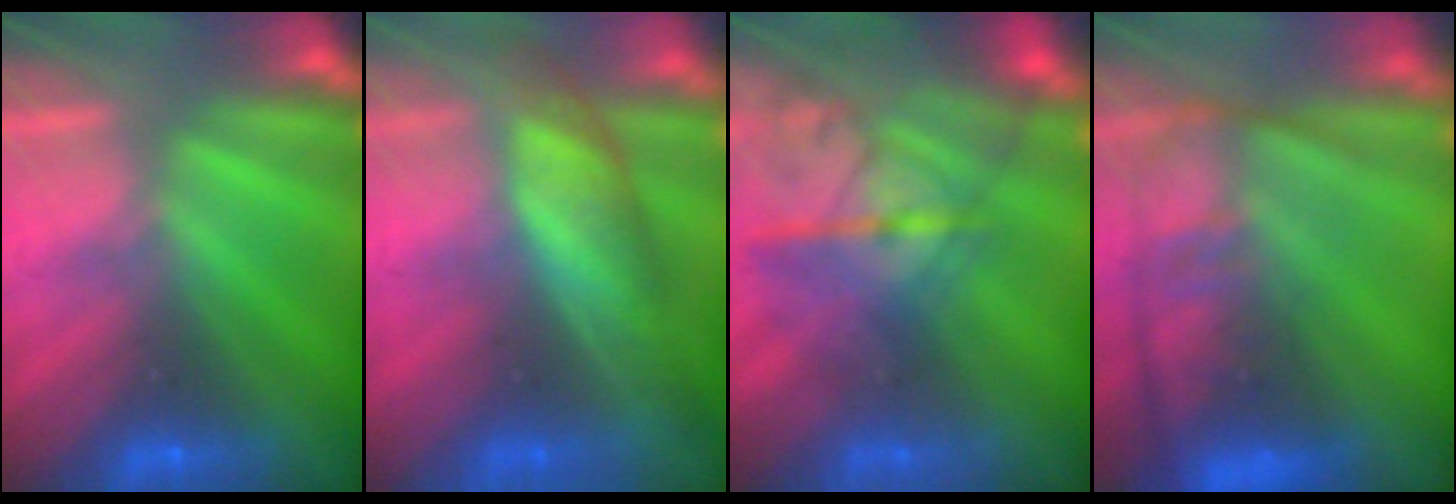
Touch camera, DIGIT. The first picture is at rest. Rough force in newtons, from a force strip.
{"total": 8.3}
{"total": 7.8}
{"total": 8.0}